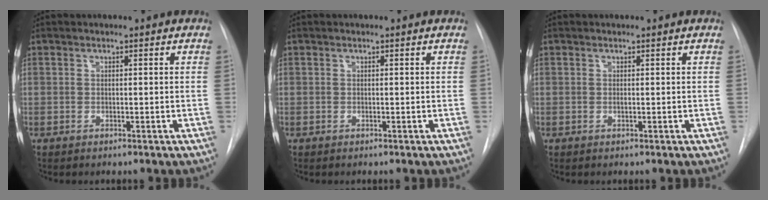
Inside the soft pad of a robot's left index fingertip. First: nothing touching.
{"total": 0.0}
{"total": 0.5, "force": [0.4, 0.2, 0.3], "torque": [-0.010, 0.007, 0.008]}